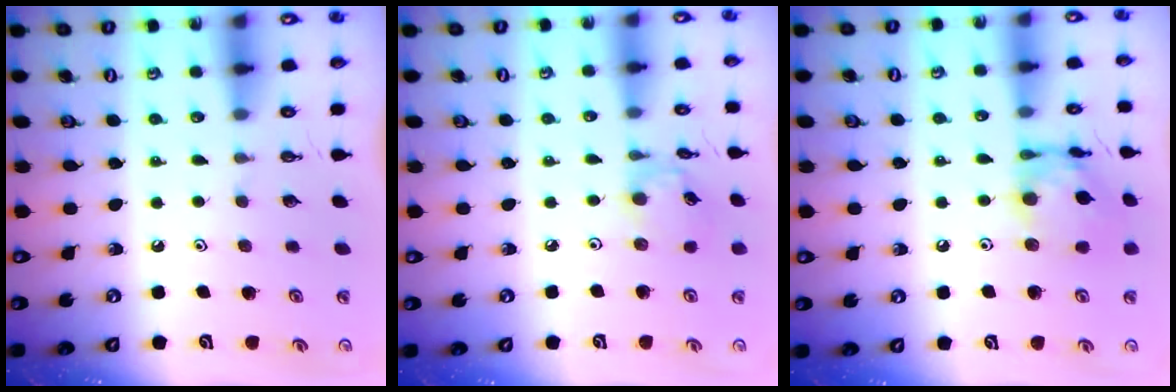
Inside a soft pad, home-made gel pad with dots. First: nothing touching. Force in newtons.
{"total": 7.4, "press": 7.4, "slide": 0.4}
{"total": 13.1, "press": 13.0, "slide": 1.0}